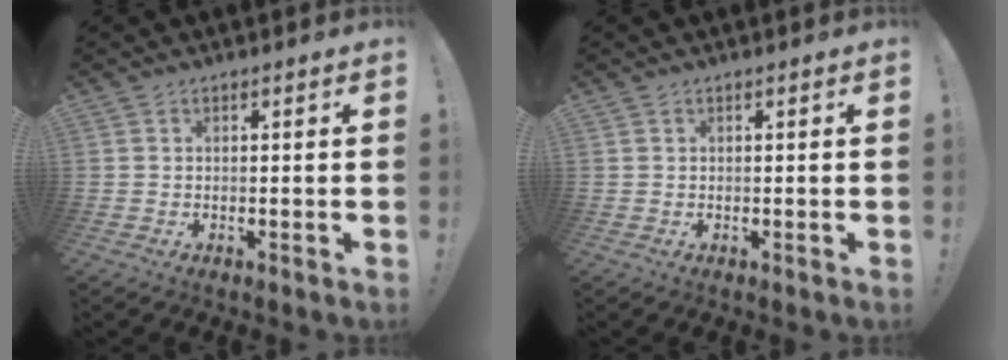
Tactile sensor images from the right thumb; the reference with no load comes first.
{"total": 0.0}